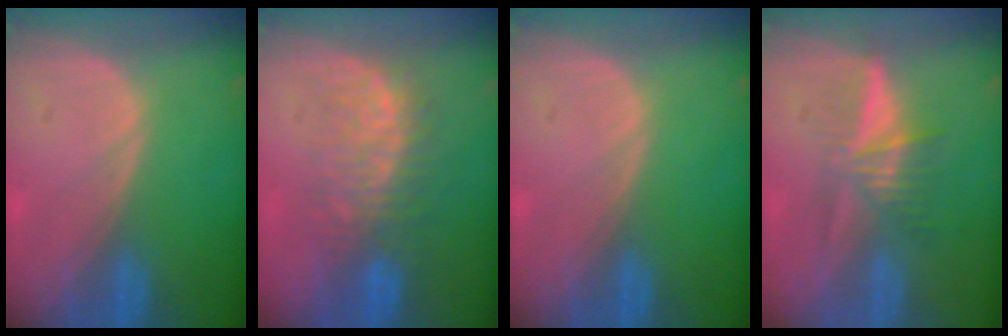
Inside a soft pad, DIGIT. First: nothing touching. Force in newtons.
{"total": 7.8, "press": 7.6, "slide": 1.6}
{"total": 0.0}
{"total": 5.2, "press": 5.1, "slide": 1.0}